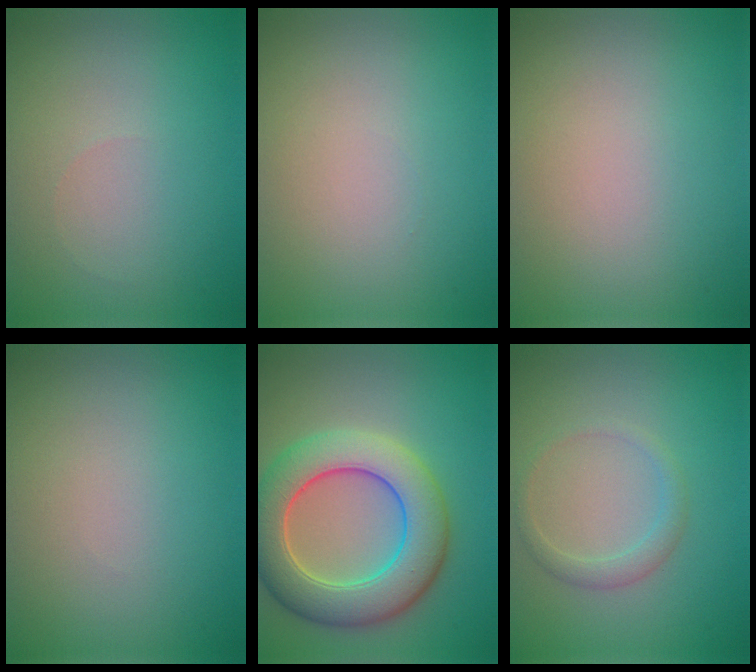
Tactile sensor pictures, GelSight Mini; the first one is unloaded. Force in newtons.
{"total": 0.0}
{"total": 0.0}
{"total": 0.0}
{"total": 8.1, "press": 8.1, "slide": 0.3}
{"total": 1.6, "press": 1.6, "slide": 0.0}